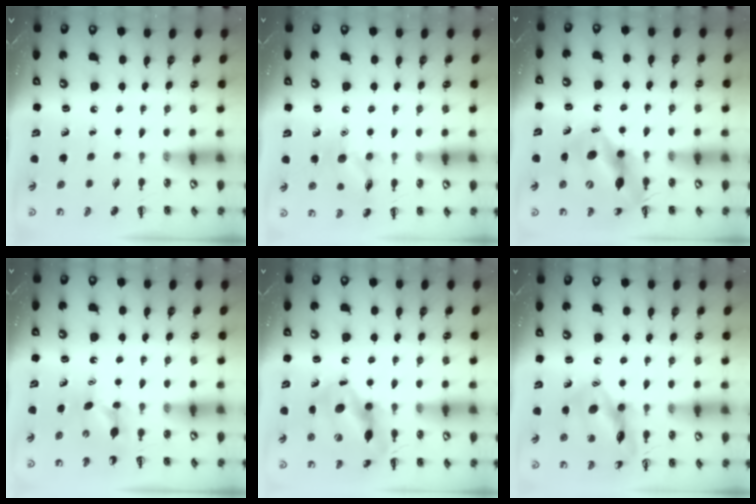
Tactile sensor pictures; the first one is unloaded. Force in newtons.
{"total": 10.3, "press": 10.2, "slide": 0.7}
{"total": 13.1, "press": 12.5, "slide": 4.0}
{"total": 3.9, "press": 3.7, "slide": 1.0}
{"total": 12.0, "press": 11.6, "slide": 3.0}
{"total": 13.8, "press": 13.7, "slide": 1.3}